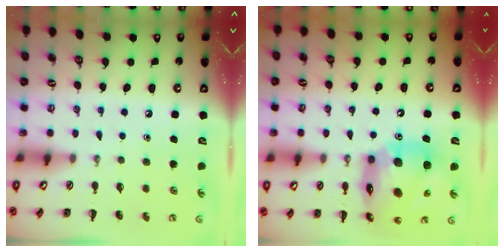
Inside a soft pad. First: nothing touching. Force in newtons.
{"total": 19.2, "press": 18.5, "slide": 5.3}